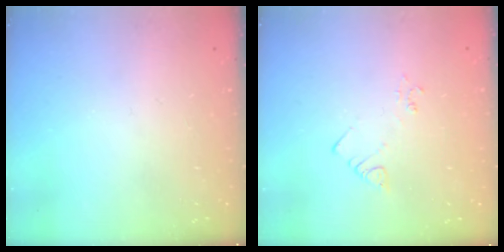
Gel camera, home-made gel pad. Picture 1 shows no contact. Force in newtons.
{"total": 2.6, "press": 2.6, "slide": 0.3}